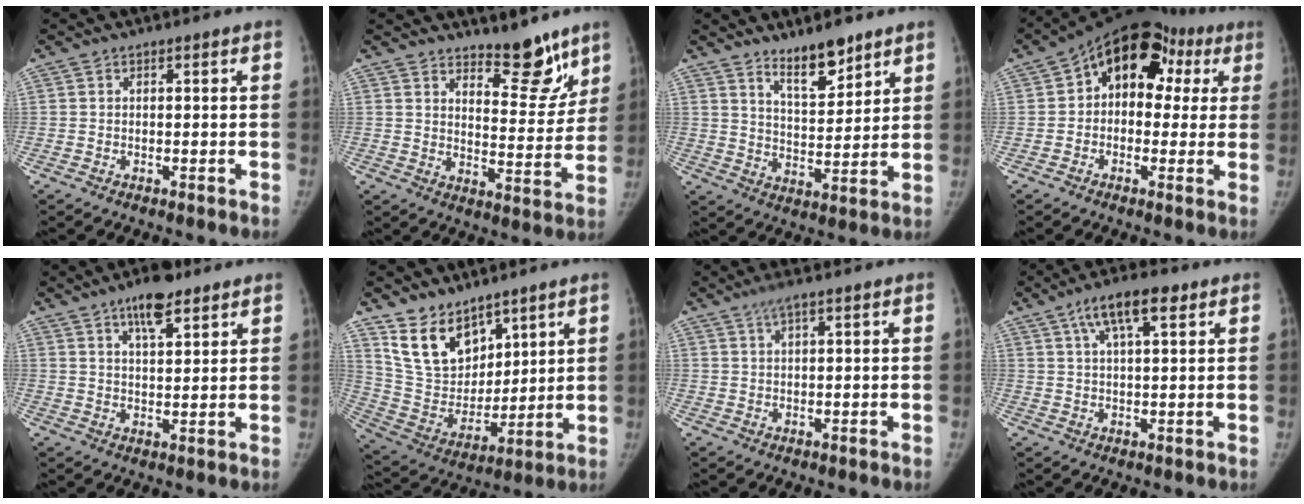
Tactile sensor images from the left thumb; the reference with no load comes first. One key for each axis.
{"total": 10.6, "fx": 8.3, "fy": 3.7, "fz": 5.4, "tx": -0.036, "ty": -0.071, "tz": 0.130}
{"total": 8.8, "fx": 6.7, "fy": 2.8, "fz": 4.8, "tx": -0.059, "ty": -0.059, "tz": 0.120}
{"total": 15.7, "fx": 4.6, "fy": 10.9, "fz": 10.4, "tx": -0.087, "ty": 0.038, "tz": 0.055}
{"total": 7.8, "fx": 5.1, "fy": 2.8, "fz": 5.2, "tx": -0.066, "ty": -0.027, "tz": 0.081}
{"total": 14.2, "fx": 9.9, "fy": 8.2, "fz": 5.9, "tx": -0.073, "ty": -0.062, "tz": 0.211}
{"total": 3.3, "fx": 2.3, "fy": 0.5, "fz": 2.4, "tx": -0.045, "ty": 0.000, "tz": 0.046}
{"total": 8.6, "fx": 4.5, "fy": 2.7, "fz": 6.7, "tx": -0.112, "ty": 0.002, "tz": 0.078}